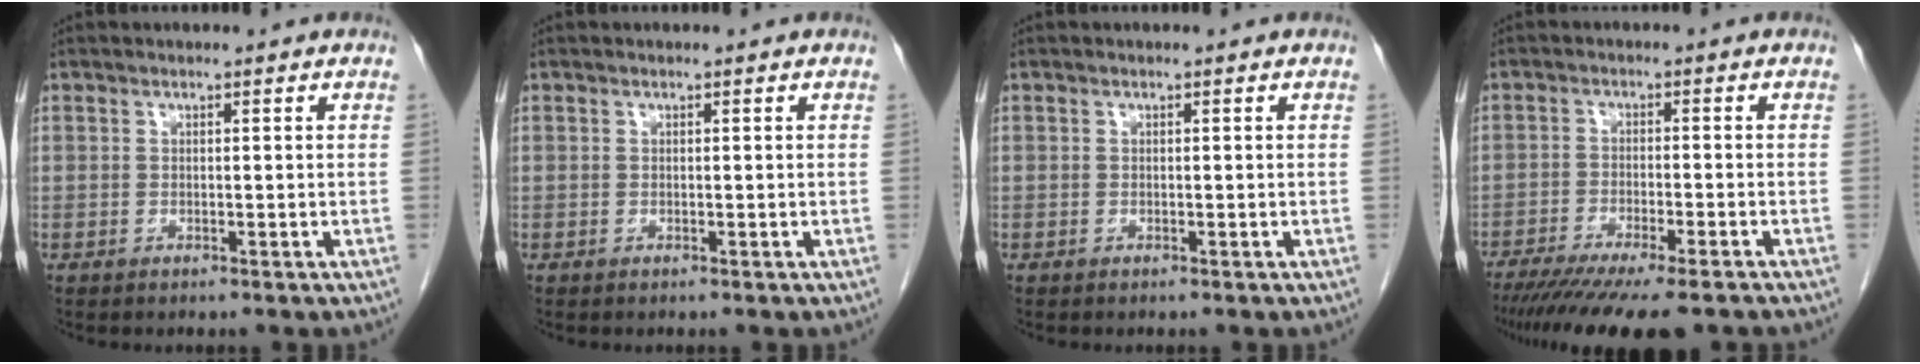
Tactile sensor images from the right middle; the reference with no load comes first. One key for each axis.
{"total": 0.0}
{"total": 0.0}
{"total": 15.0, "fx": -12.3, "fy": 1.6, "fz": 8.4, "tx": -0.121, "ty": -0.035, "tz": -0.185}